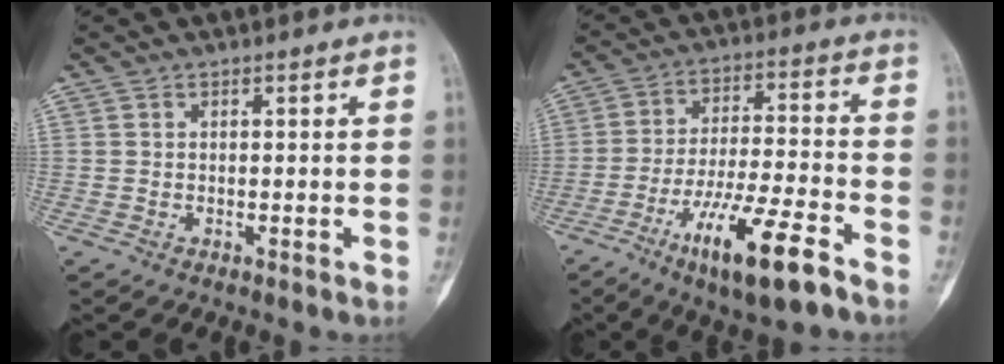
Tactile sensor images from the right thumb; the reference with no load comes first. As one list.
[{"total": 15.6, "force": [-9.0, 3.0, 12.3], "torque": [-0.227, 0.042, -0.155]}]